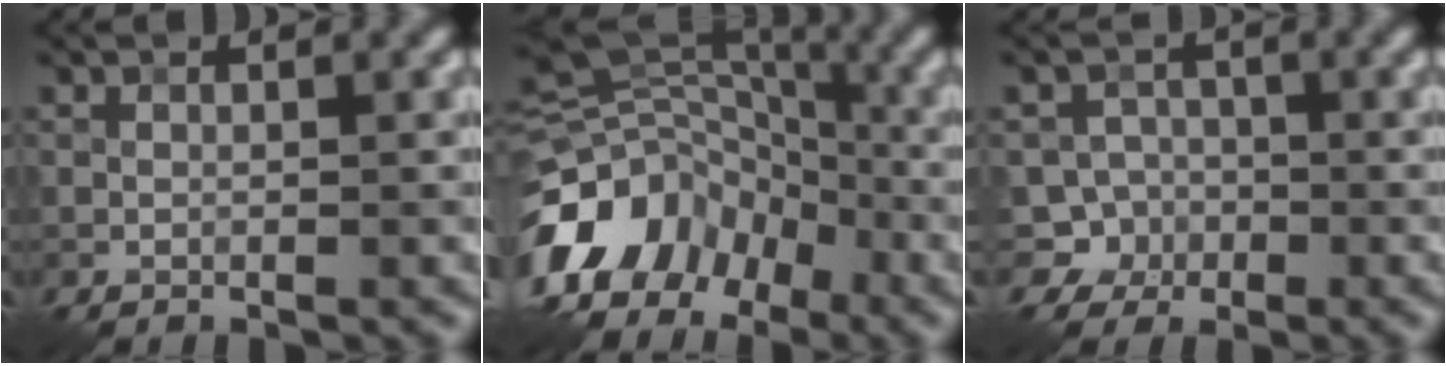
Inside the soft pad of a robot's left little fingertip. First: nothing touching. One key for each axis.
{"total": 12.8, "fx": -6.9, "fy": 9.1, "fz": 5.7, "tx": -0.137, "ty": 0.013, "tz": -0.136}
{"total": 3.8, "fx": -1.7, "fy": 3.4, "fz": 0.4, "tx": 0.027, "ty": 0.002, "tz": -0.036}